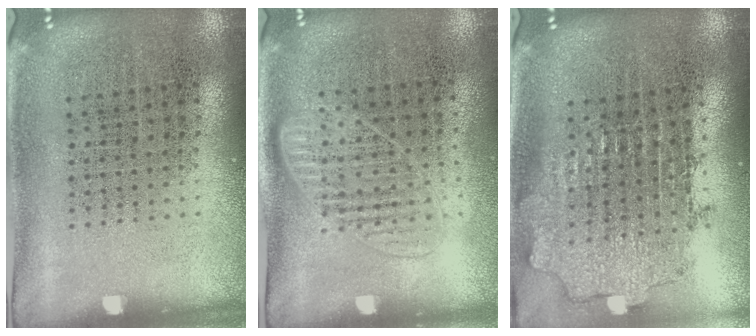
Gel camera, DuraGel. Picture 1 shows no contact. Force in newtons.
{"total": 1.2, "press": 1.0, "slide": 0.6}
{"total": 2.0, "press": 1.5, "slide": 1.3}